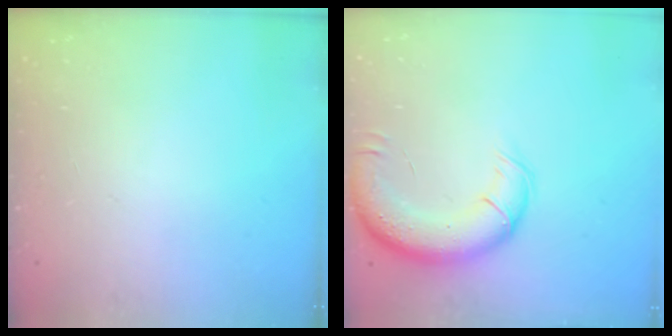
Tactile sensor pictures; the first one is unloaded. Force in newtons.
{"total": 14.8, "press": 14.4, "slide": 3.5}